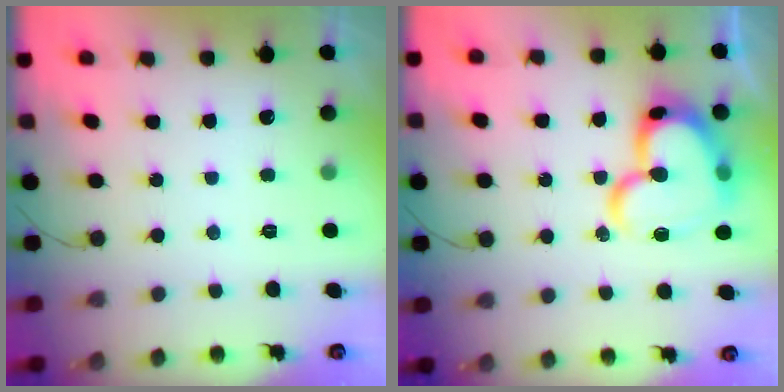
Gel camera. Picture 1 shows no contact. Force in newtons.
{"total": 21.5, "press": 21.4, "slide": 2.1}